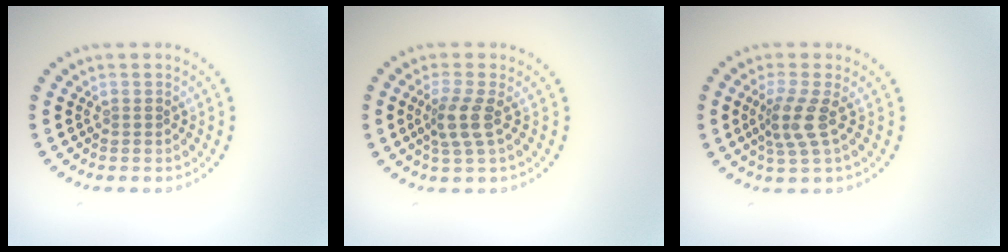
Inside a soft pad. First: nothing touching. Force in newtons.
{"total": 2.6, "press": 2.0, "slide": 1.7}
{"total": 2.8, "press": 2.1, "slide": 1.8}